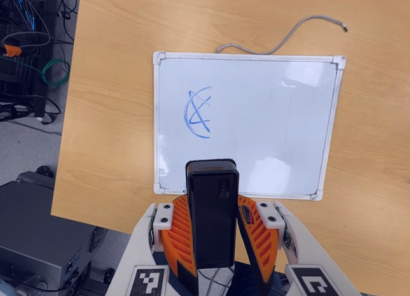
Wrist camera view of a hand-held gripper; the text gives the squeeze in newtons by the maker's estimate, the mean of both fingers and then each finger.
{"total": 6.8, "left": 7.5, "right": 6.2}